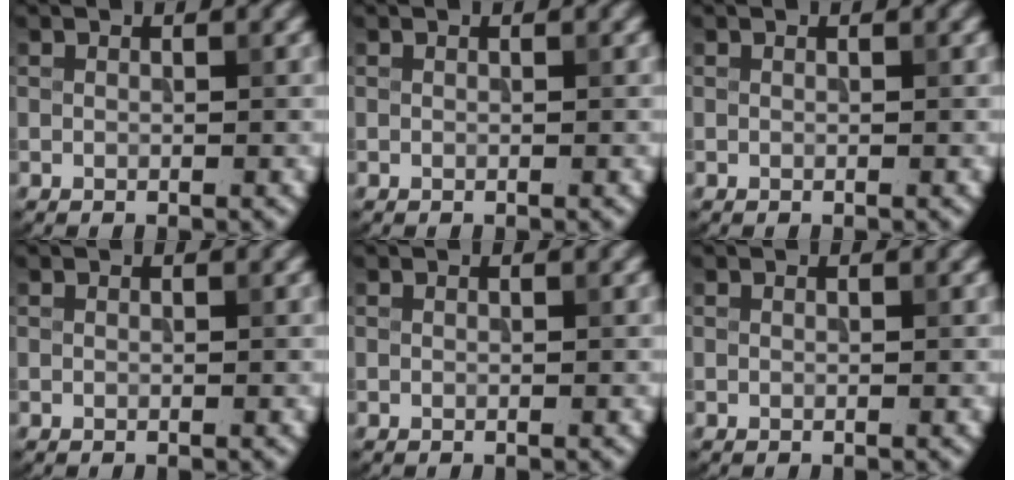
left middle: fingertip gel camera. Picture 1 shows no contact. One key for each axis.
{"total": 0.0}
{"total": 0.0}
{"total": 0.0}
{"total": 0.0}
{"total": 0.0}